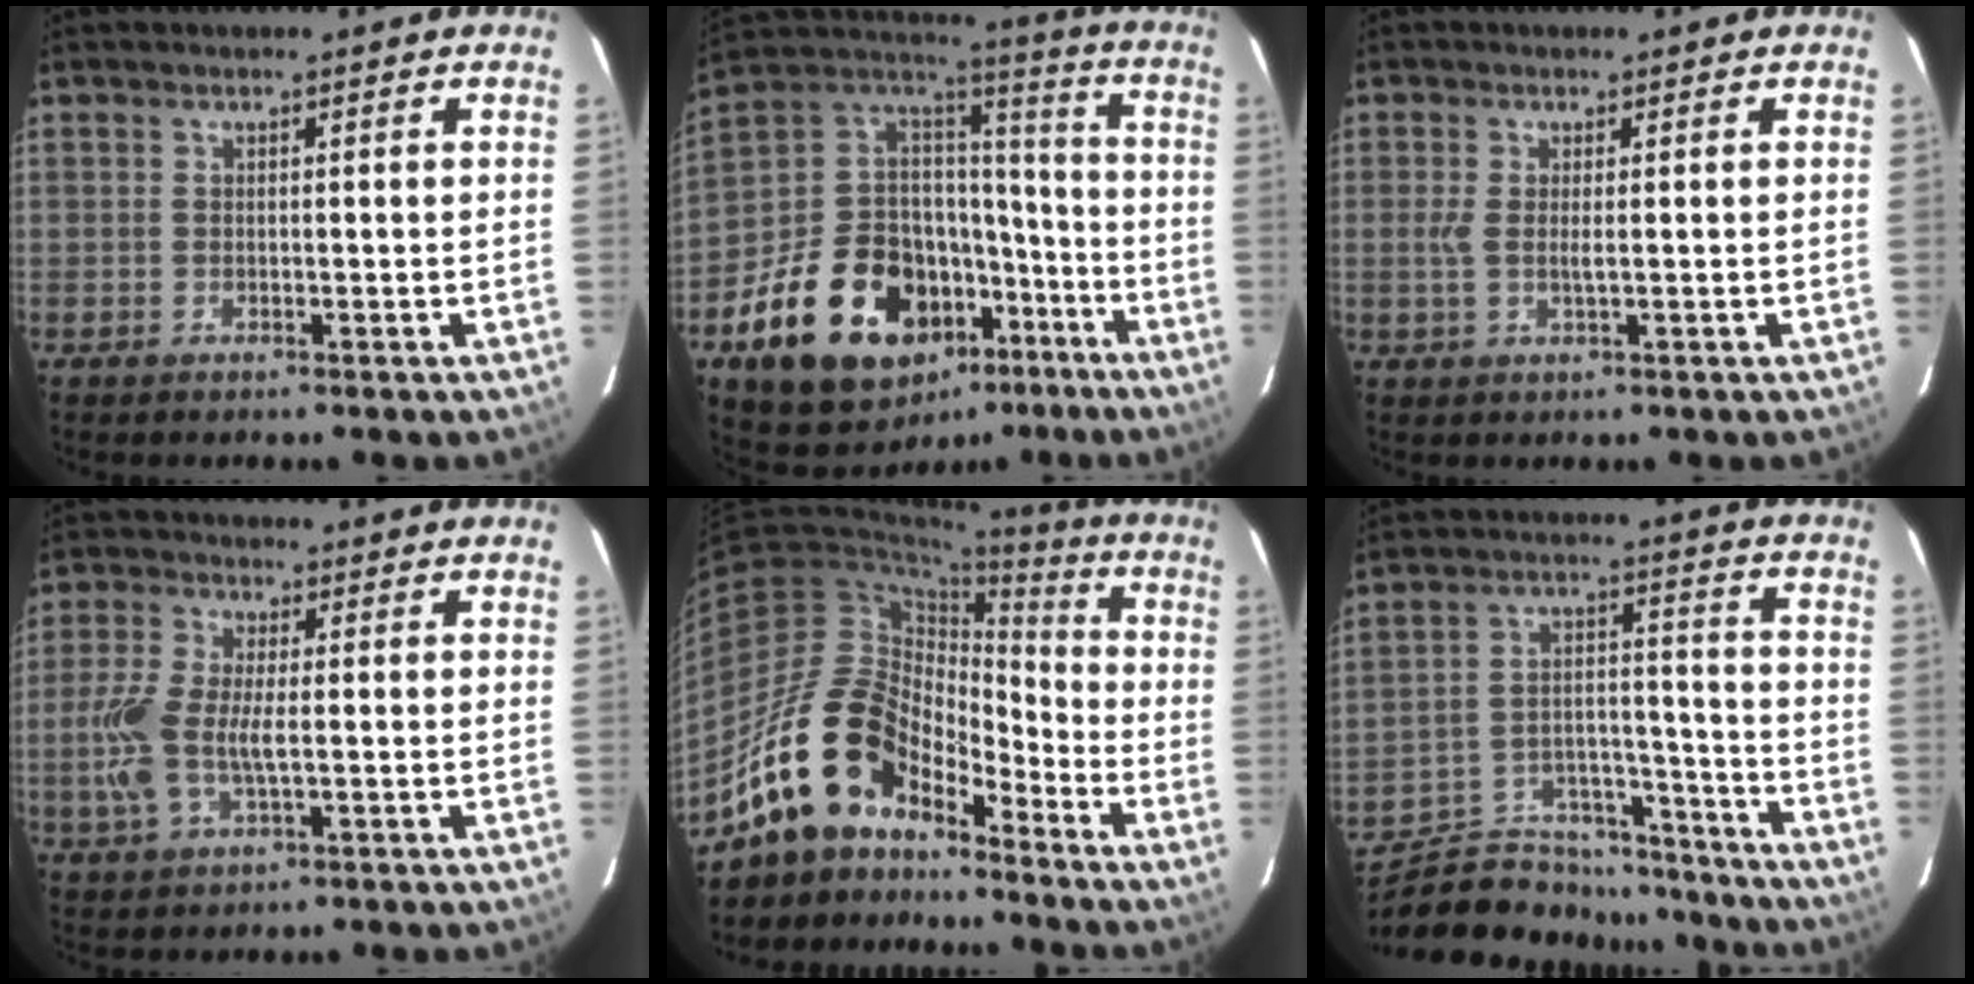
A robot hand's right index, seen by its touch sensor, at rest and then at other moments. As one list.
[{"total": 26.1, "force": [-12.8, 17.0, 15.1], "torque": [-0.325, 0.034, -0.189]}, {"total": 2.6, "force": [0.1, 0.4, 2.6], "torque": [-0.055, -0.001, -0.001]}, {"total": 8.5, "force": [-1.1, 3.2, 7.8], "torque": [-0.177, 0.001, -0.021]}, {"total": 14.9, "force": [-11.4, 7.1, 6.6], "torque": [-0.122, 0.018, -0.210]}, {"total": 17.5, "force": [-15.2, 7.5, 4.3], "torque": [-0.098, 0.042, -0.225]}]